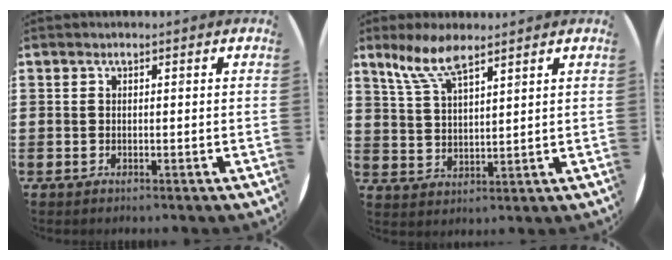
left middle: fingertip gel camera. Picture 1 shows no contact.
{"total": 6.8, "force": [5.1, 1.8, 4.1], "torque": [-0.093, -0.007, 0.092]}